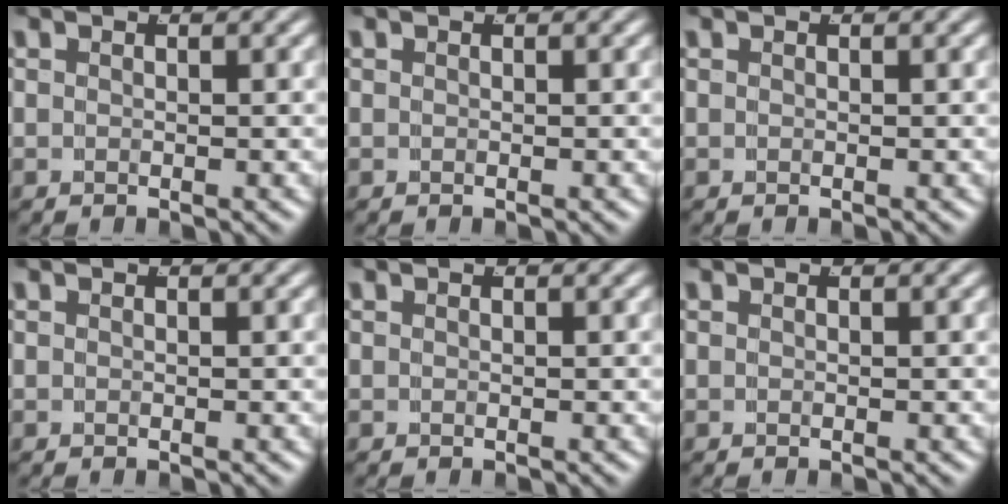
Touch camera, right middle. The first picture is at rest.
{"total": 0.0}
{"total": 0.0}
{"total": 0.0}
{"total": 0.0}
{"total": 0.0}